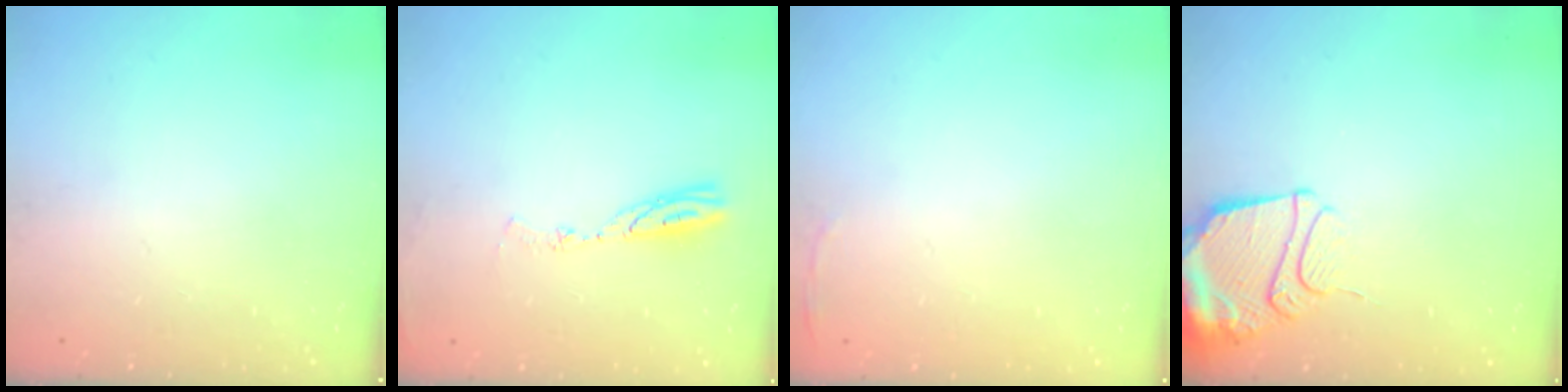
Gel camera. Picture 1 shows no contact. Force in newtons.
{"total": 5.9, "press": 5.8, "slide": 0.7}
{"total": 2.8, "press": 2.6, "slide": 0.9}
{"total": 13.3, "press": 13.2, "slide": 1.4}